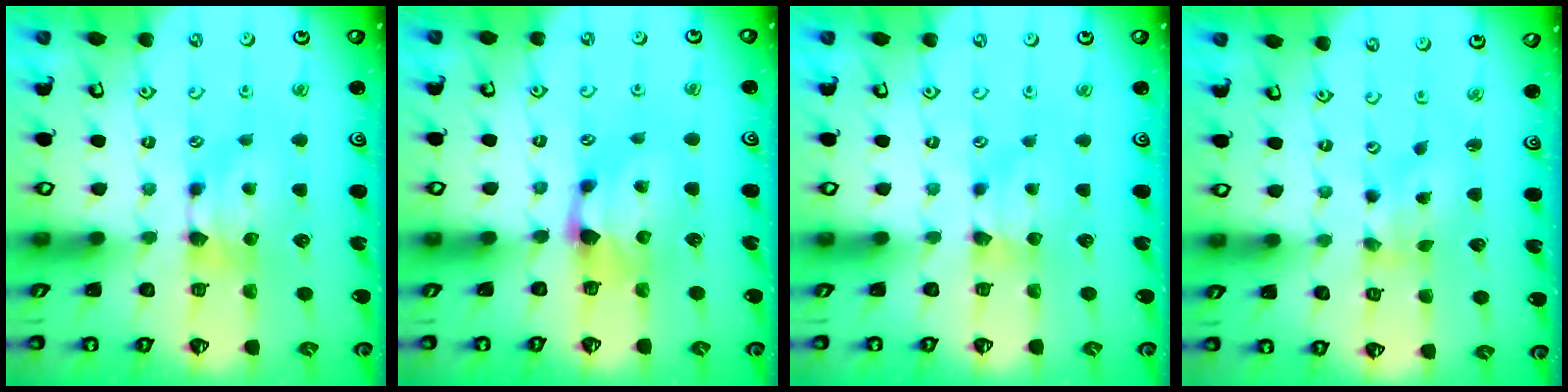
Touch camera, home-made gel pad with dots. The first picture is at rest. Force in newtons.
{"total": 1.2, "press": 0.2, "slide": 1.2}
{"total": 1.1, "press": 1.0, "slide": 0.2}
{"total": 1.7, "press": 1.3, "slide": 1.0}